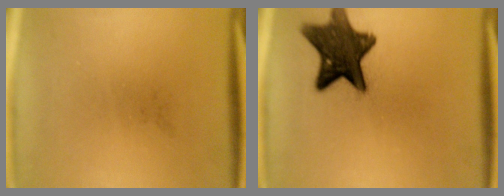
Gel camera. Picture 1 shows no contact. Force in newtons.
{"total": 12.7}